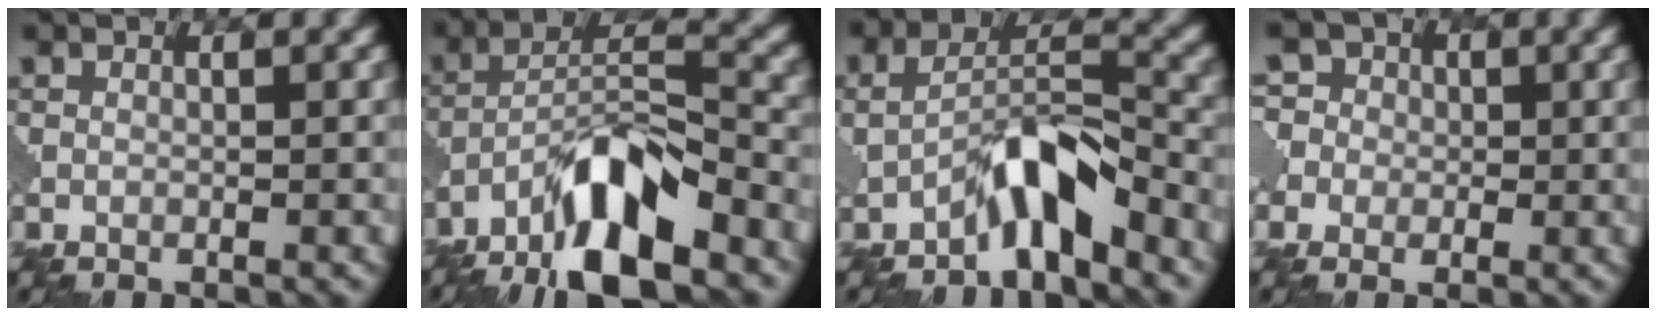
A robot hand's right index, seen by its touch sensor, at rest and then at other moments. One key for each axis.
{"total": 10.1, "fx": -6.9, "fy": 2.7, "fz": 7.0, "tx": -0.119, "ty": 0.013, "tz": -0.130}
{"total": 4.7, "fx": -3.0, "fy": 1.5, "fz": 3.2, "tx": -0.053, "ty": 0.018, "tz": -0.053}
{"total": 6.7, "fx": 1.0, "fy": 6.0, "fz": 2.8, "tx": -0.053, "ty": 0.045, "tz": -0.022}